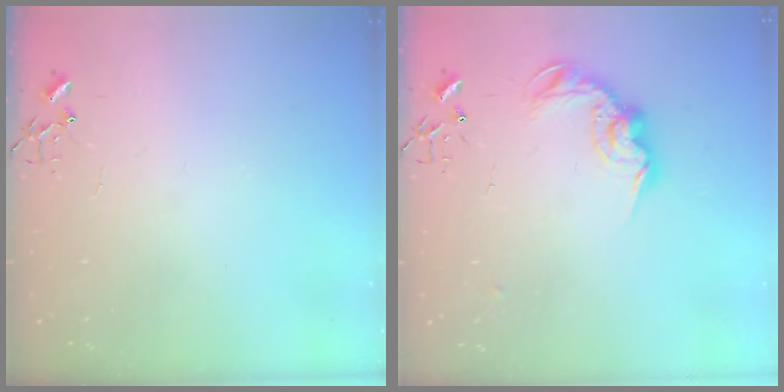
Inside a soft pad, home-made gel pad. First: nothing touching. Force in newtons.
{"total": 12.8, "press": 12.8, "slide": 0.7}